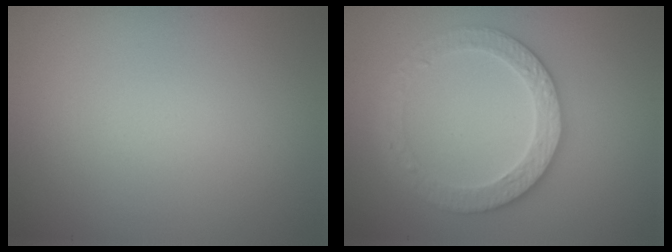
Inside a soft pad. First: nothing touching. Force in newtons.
{"total": 3.6, "press": 3.5, "slide": 0.9}